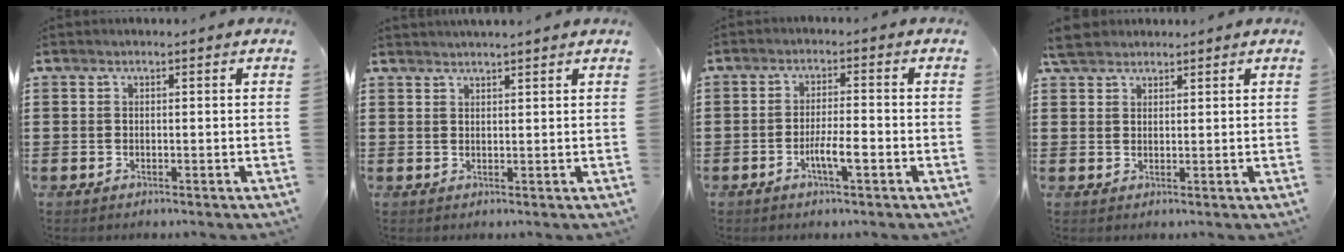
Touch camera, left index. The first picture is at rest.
{"total": 1.5, "force": [1.5, -0.2, 0.2], "torque": [-0.007, 0.001, 0.030]}
{"total": 4.7, "force": [-2.0, 0.8, 4.1], "torque": [-0.081, 0.000, -0.039]}
{"total": 3.3, "force": [2.8, 1.3, 1.0], "torque": [-0.029, 0.004, 0.056]}